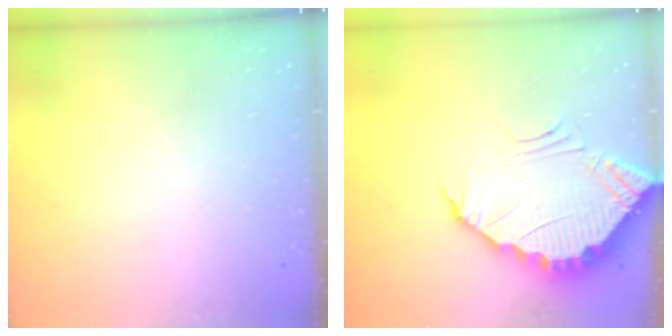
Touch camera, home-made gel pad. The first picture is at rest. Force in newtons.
{"total": 4.0, "press": 3.9, "slide": 0.3}